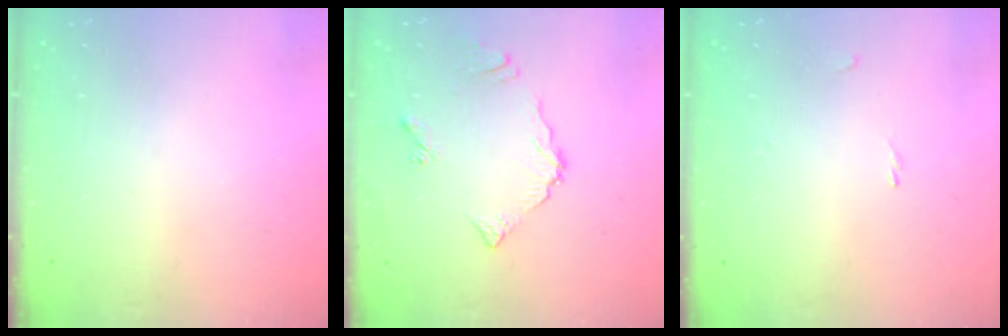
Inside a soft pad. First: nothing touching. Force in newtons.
{"total": 6.3, "press": 6.2, "slide": 0.4}
{"total": 0.0}